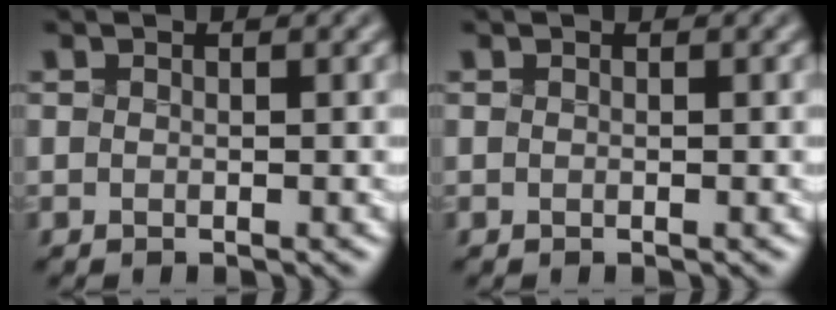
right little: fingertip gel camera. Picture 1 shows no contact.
{"total": 0.0}